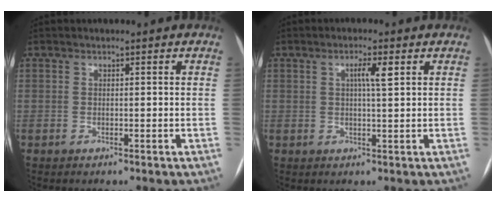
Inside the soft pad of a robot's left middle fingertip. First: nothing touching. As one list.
[{"total": 3.0, "force": [1.0, 0.1, 2.8], "torque": [-0.050, 0.002, 0.016]}]